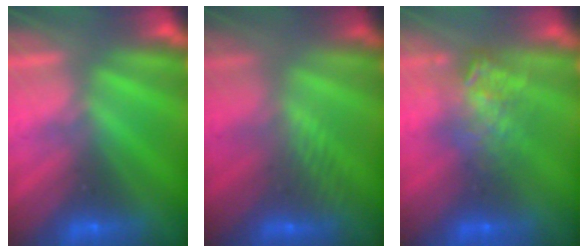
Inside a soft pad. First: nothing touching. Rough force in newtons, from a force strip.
{"total": 2.4}
{"total": 7.6}